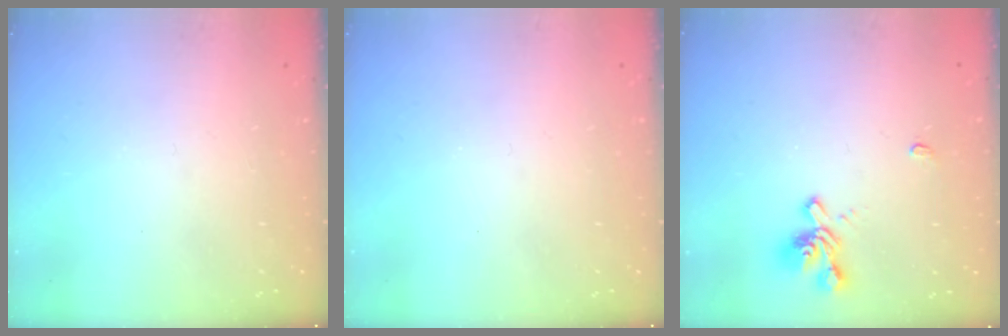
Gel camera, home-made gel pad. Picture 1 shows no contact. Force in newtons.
{"total": 0.0}
{"total": 1.5, "press": 1.0, "slide": 1.1}